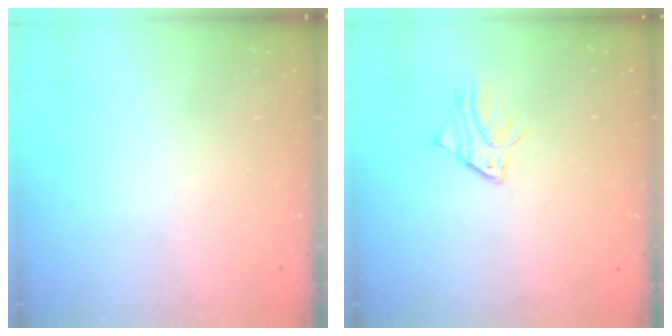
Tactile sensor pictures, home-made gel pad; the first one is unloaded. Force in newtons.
{"total": 1.6, "press": 1.6, "slide": 0.2}